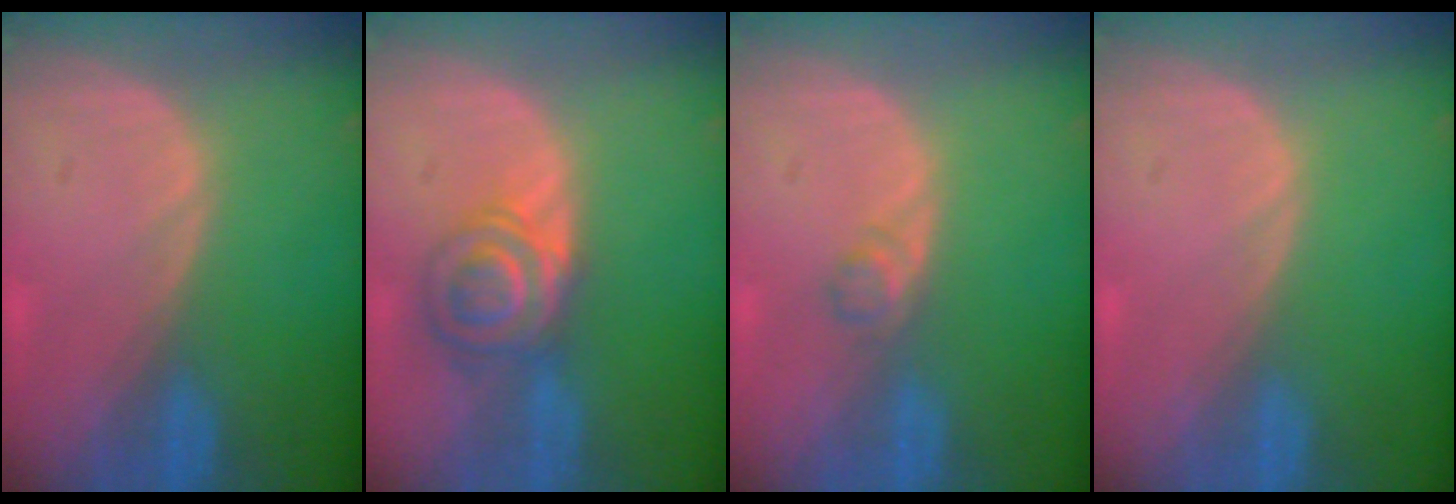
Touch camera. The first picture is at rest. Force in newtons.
{"total": 6.8, "press": 5.9, "slide": 3.5}
{"total": 1.6, "press": 1.6, "slide": 0.2}
{"total": 0.0}